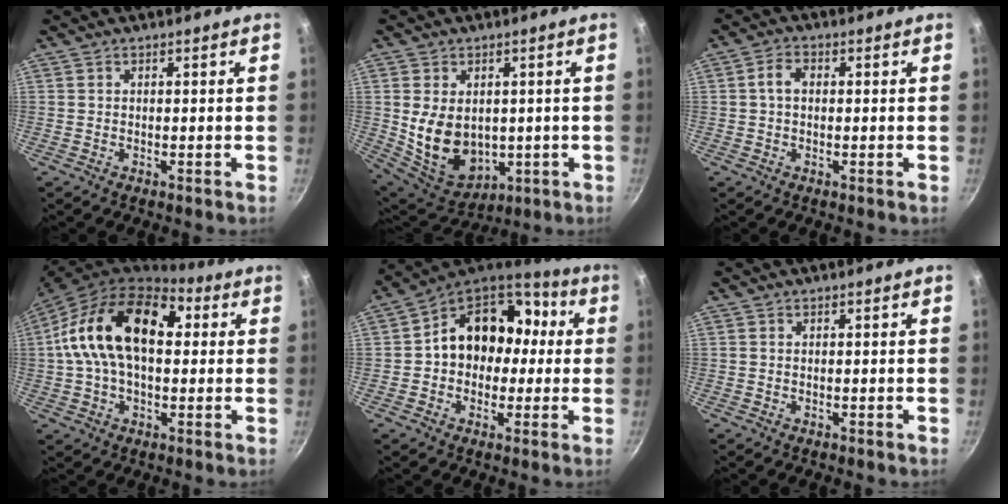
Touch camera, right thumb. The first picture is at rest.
{"total": 13.1, "force": [0.3, 9.6, 9.0], "torque": [-0.136, -0.023, 0.036]}
{"total": 3.1, "force": [0.2, 2.1, 2.2], "torque": [-0.039, 0.010, -0.002]}
{"total": 20.1, "force": [3.3, 12.2, 15.6], "torque": [-0.249, 0.026, 0.035]}
{"total": 17.3, "force": [0.9, 13.8, 10.3], "torque": [-0.114, 0.055, -0.001]}
{"total": 0.0}